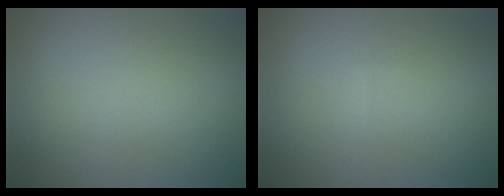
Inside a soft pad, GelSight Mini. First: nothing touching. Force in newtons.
{"total": 0.0}